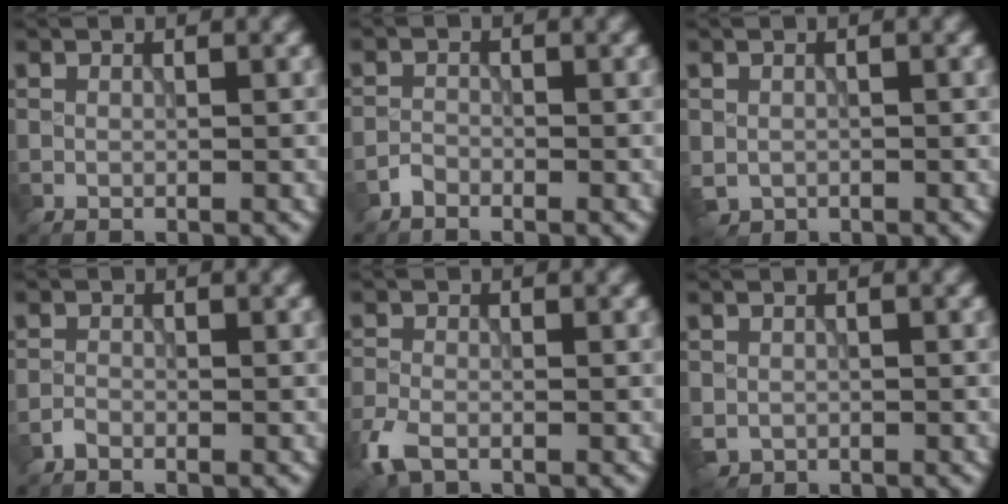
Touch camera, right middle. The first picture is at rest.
{"total": 1.1, "force": [-1.0, 0.4, 0.2], "torque": [0.001, 0.003, -0.023]}
{"total": 1.4, "force": [-0.3, 1.3, 0.5], "torque": [-0.009, -0.007, -0.007]}
{"total": 0.8, "force": [-0.8, 0.2, 0.3], "torque": [-0.004, 0.000, -0.019]}
{"total": 3.4, "force": [-2.2, 1.7, 1.9], "torque": [-0.050, -0.010, -0.059]}
{"total": 1.7, "force": [-0.5, 1.5, 0.5], "torque": [-0.009, -0.008, -0.013]}